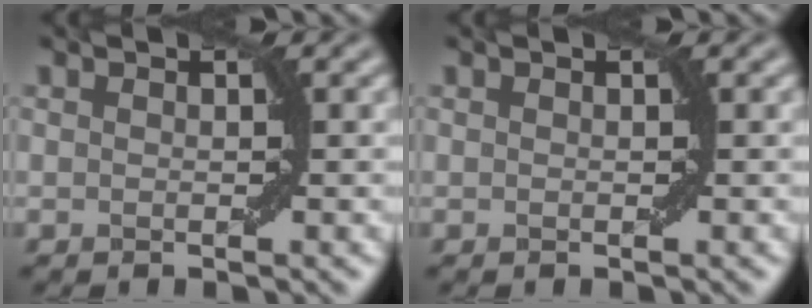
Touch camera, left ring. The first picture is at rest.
{"total": 0.0}